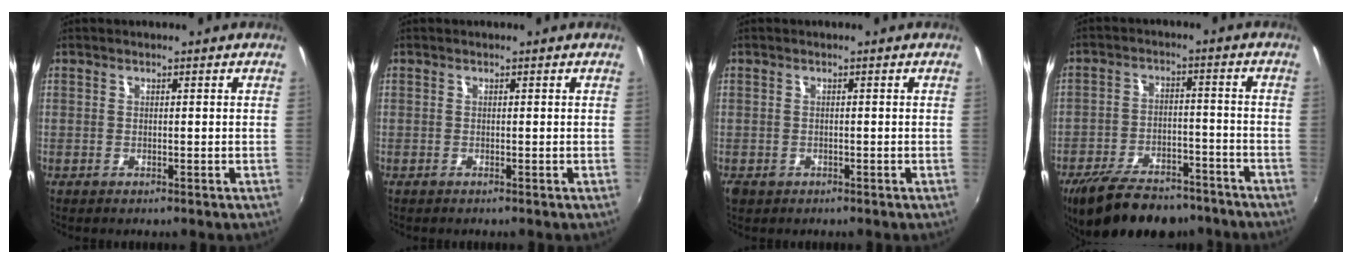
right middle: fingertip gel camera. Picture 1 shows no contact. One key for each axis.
{"total": 0.0}
{"total": 1.9, "fx": -0.9, "fy": 1.4, "fz": 0.8, "tx": -0.018, "ty": -0.006, "tz": -0.015}
{"total": 18.0, "fx": -14.2, "fy": 7.3, "fz": 8.3, "tx": -0.172, "ty": -0.008, "tz": -0.207}